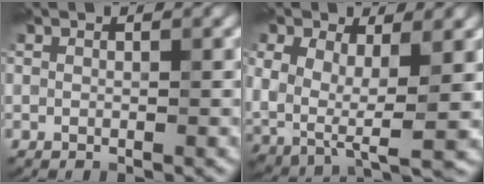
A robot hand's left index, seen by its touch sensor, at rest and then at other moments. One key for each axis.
{"total": 7.6, "fx": 0.9, "fy": 4.6, "fz": 5.9, "tx": -0.134, "ty": -0.017, "tz": 0.023}